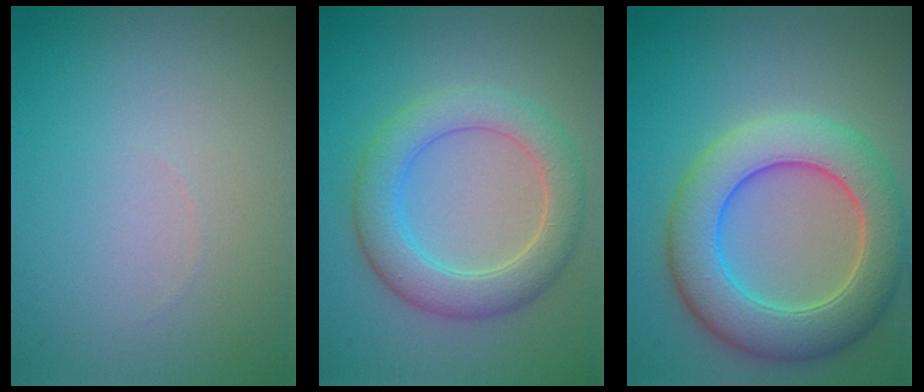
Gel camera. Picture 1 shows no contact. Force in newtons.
{"total": 5.3, "press": 5.3, "slide": 0.3}
{"total": 8.1, "press": 8.1, "slide": 0.5}